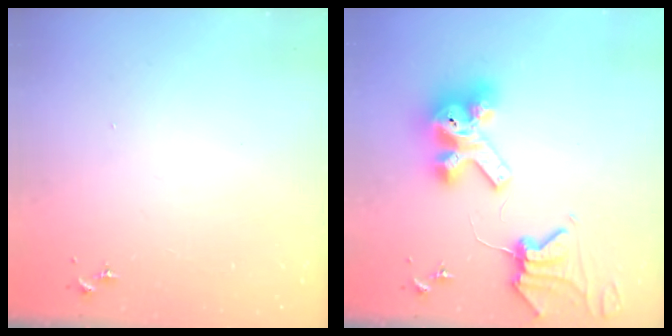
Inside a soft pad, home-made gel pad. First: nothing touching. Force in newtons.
{"total": 12.6, "press": 12.5, "slide": 1.6}